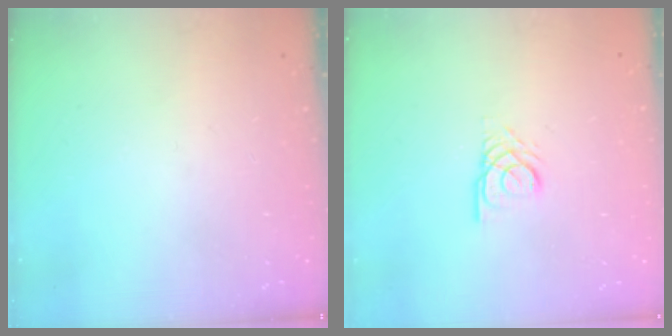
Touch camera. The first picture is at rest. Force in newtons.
{"total": 3.0, "press": 2.9, "slide": 0.3}